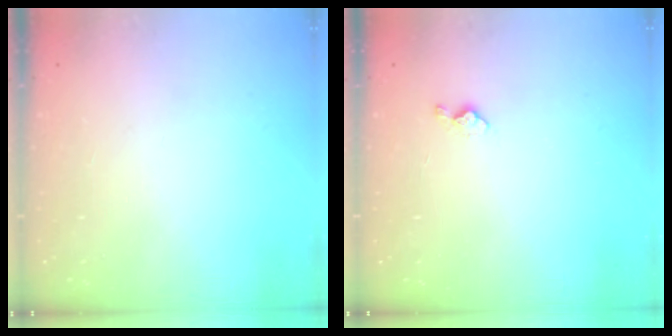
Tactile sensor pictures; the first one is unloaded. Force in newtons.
{"total": 5.3, "press": 5.2, "slide": 0.6}